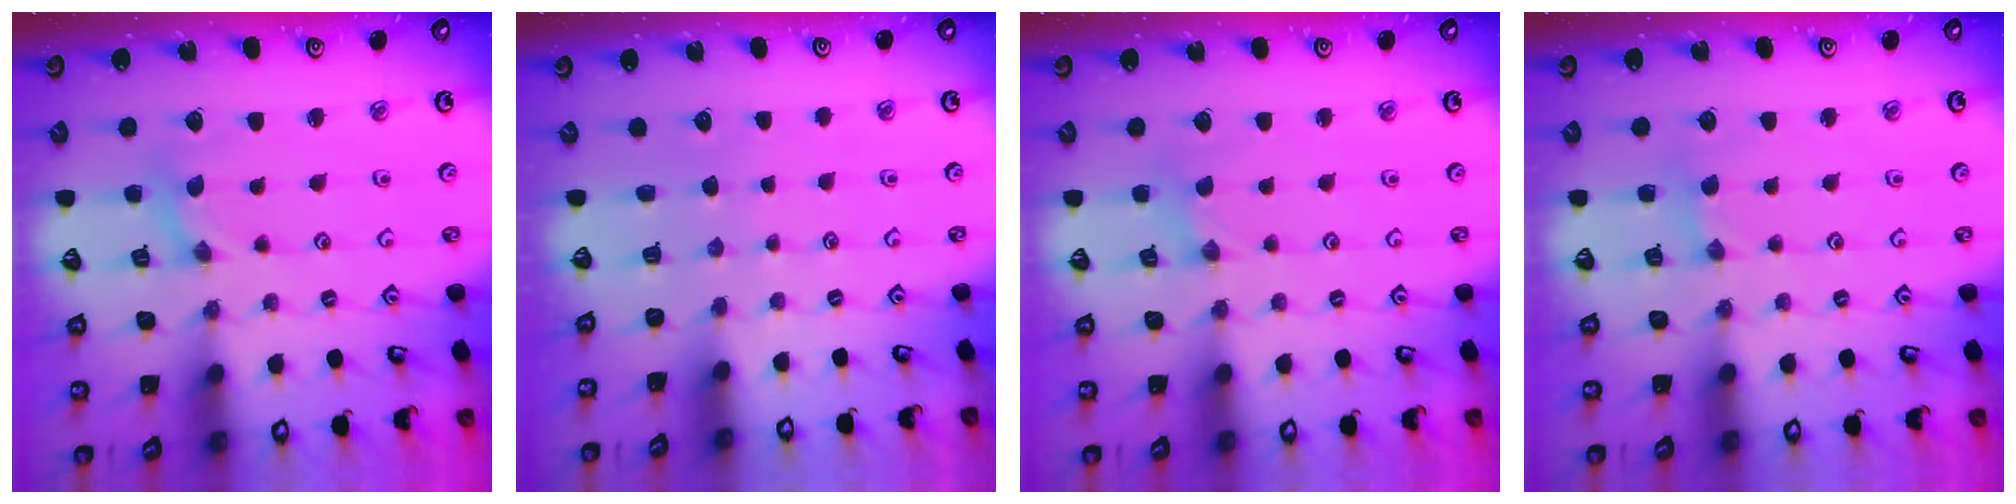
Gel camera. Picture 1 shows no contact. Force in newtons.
{"total": 0.0}
{"total": 0.0}
{"total": 2.1, "press": 2.1, "slide": 0.3}